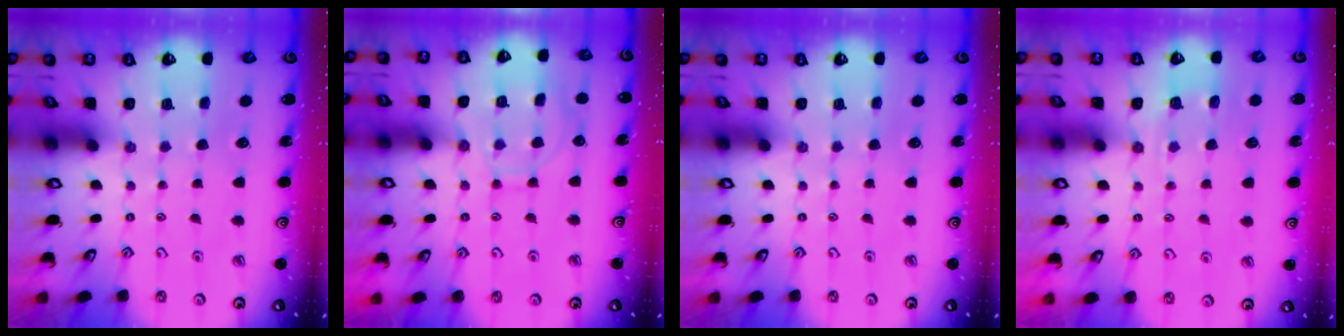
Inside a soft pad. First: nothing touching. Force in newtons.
{"total": 9.1, "press": 9.1, "slide": 1.0}
{"total": 0.0}
{"total": 4.8, "press": 4.7, "slide": 1.1}